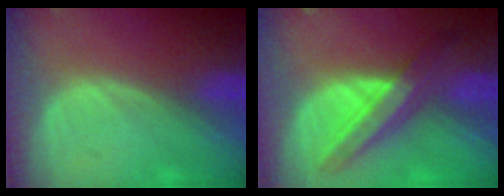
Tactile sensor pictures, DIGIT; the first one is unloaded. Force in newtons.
{"total": 7.2, "press": 6.8, "slide": 2.4}